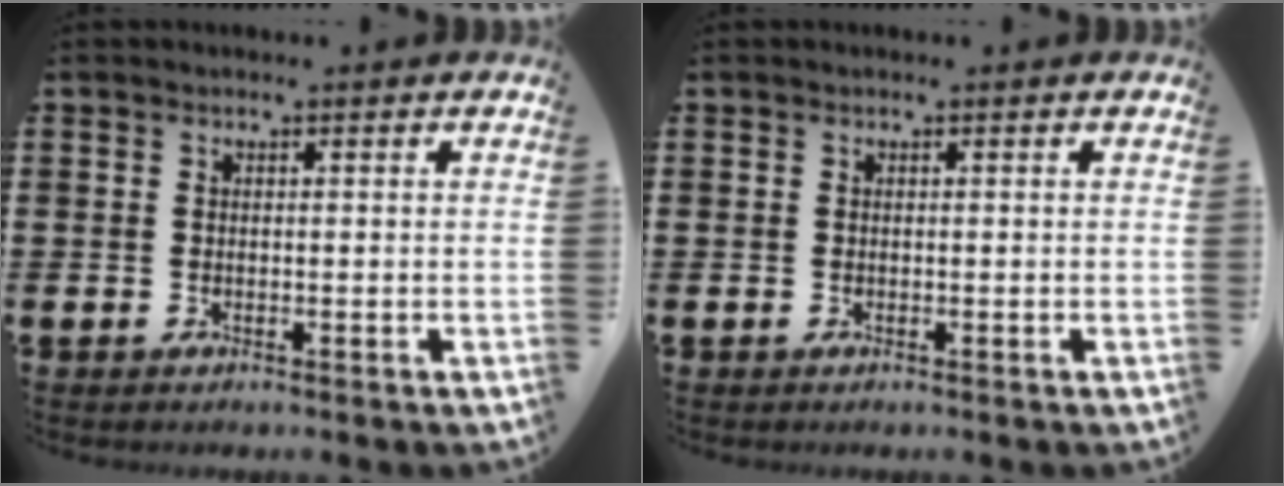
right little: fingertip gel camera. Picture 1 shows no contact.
{"total": 0.0}